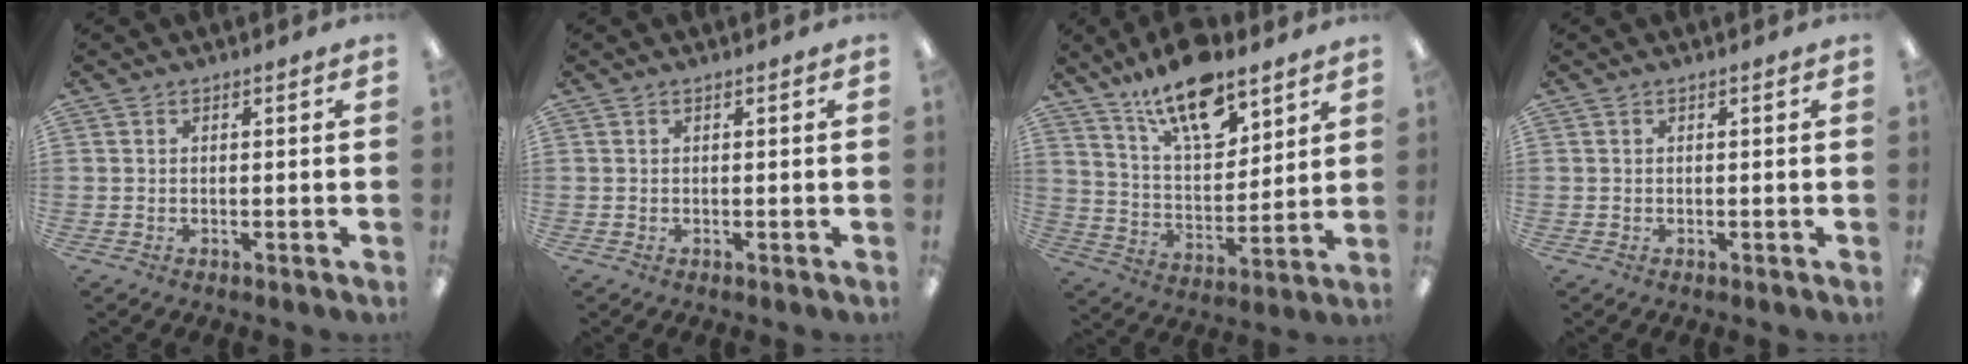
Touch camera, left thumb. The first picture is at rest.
{"total": 0.0}
{"total": 16.7, "force": [12.1, 6.6, 9.4], "torque": [-0.163, -0.063, 0.211]}
{"total": 0.0}